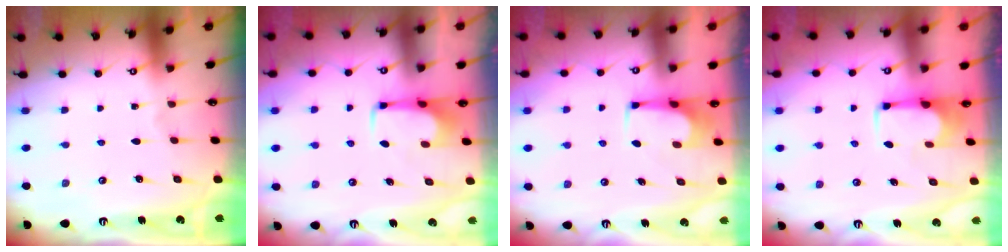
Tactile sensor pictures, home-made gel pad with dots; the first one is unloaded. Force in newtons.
{"total": 1.7, "press": 1.7, "slide": 0.4}
{"total": 2.2, "press": 2.2, "slide": 0.3}
{"total": 1.8, "press": 1.5, "slide": 0.9}